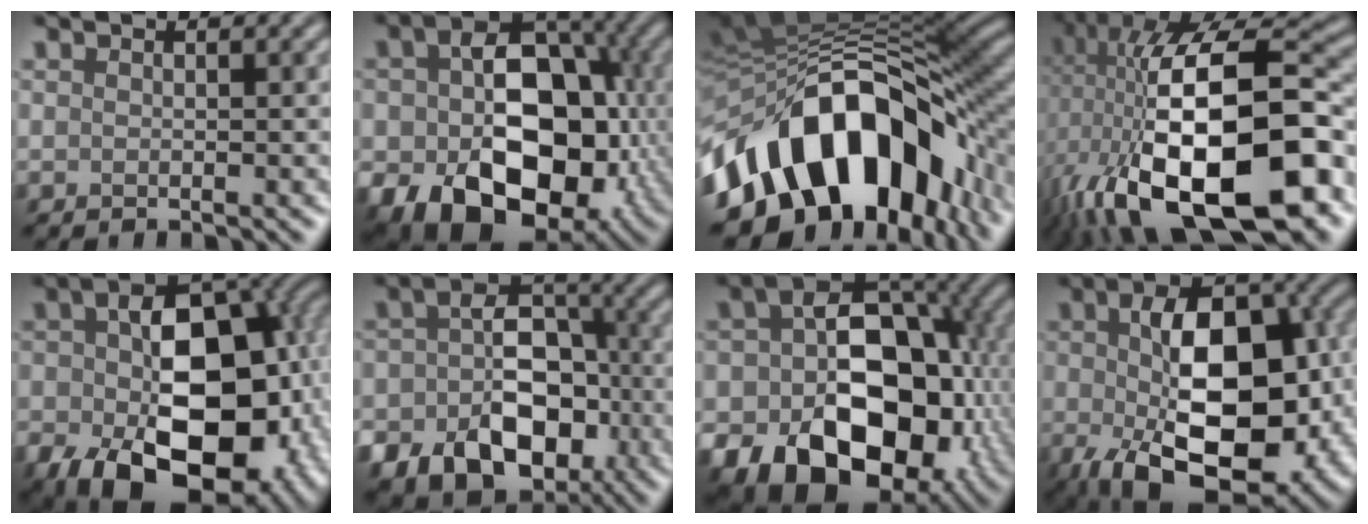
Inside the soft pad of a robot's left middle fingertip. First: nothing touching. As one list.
[{"total": 16.5, "force": [-4.1, 11.0, 11.6], "torque": [-0.164, -0.030, -0.053]}, {"total": 16.1, "force": [-5.4, 9.8, 11.6], "torque": [-0.180, -0.002, -0.081]}, {"total": 19.8, "force": [-3.6, 9.7, 16.8], "torque": [-0.293, -0.003, -0.050]}, {"total": 18.3, "force": [-3.7, 11.9, 13.4], "torque": [-0.212, -0.054, -0.026]}, {"total": 12.0, "force": [-4.8, 8.6, 6.9], "torque": [-0.095, -0.022, -0.066]}, {"total": 18.2, "force": [-5.5, 12.3, 12.2], "torque": [-0.162, -0.022, -0.079]}, {"total": 14.7, "force": [-2.4, 8.5, 11.8], "torque": [-0.192, -0.025, -0.035]}]